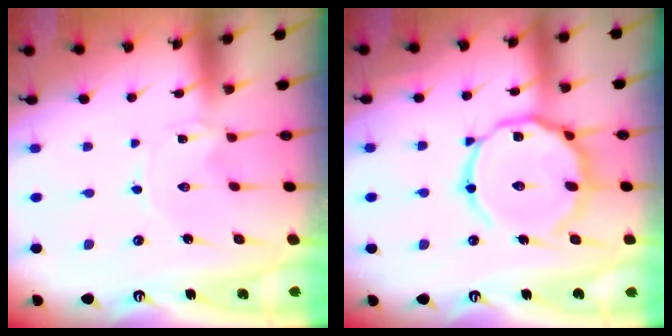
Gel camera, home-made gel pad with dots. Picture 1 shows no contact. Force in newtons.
{"total": 18.5, "press": 18.4, "slide": 1.4}